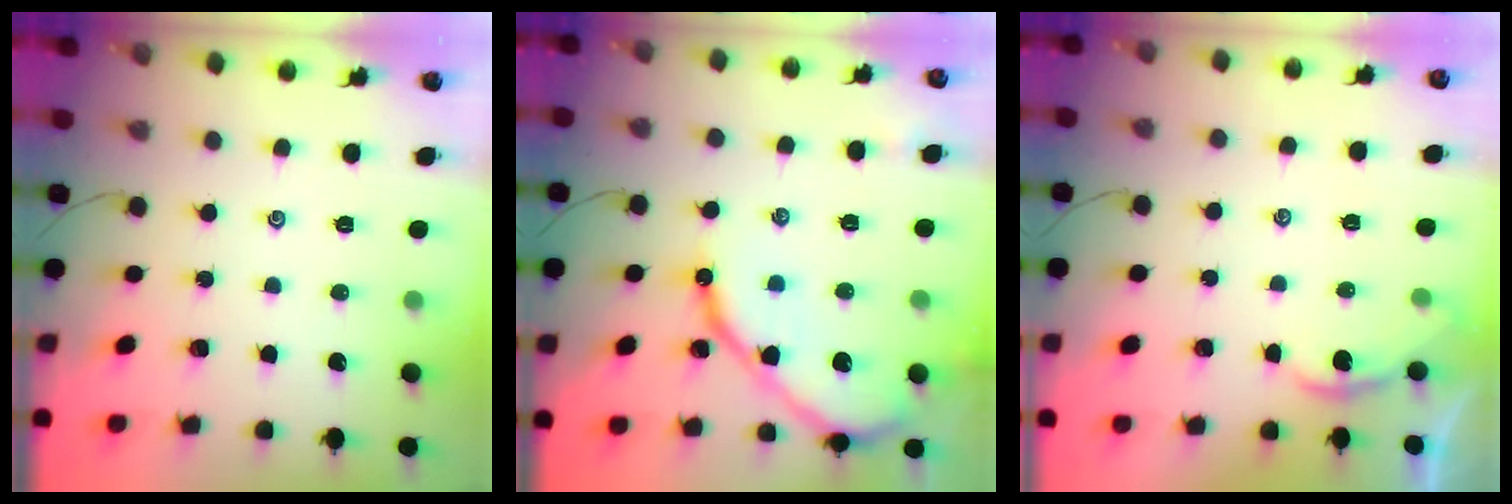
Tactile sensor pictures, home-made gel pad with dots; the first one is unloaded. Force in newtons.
{"total": 11.8, "press": 11.7, "slide": 1.3}
{"total": 0.9, "press": 0.9, "slide": 0.1}